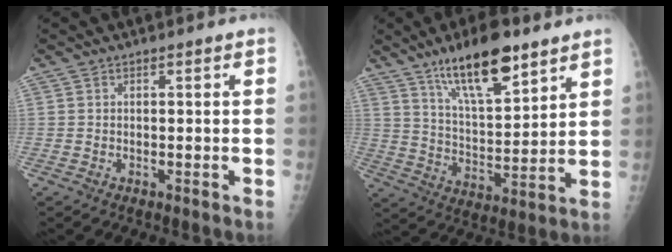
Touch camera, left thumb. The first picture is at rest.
{"total": 15.6, "force": [10.3, 4.9, 10.6], "torque": [-0.155, -0.058, 0.184]}